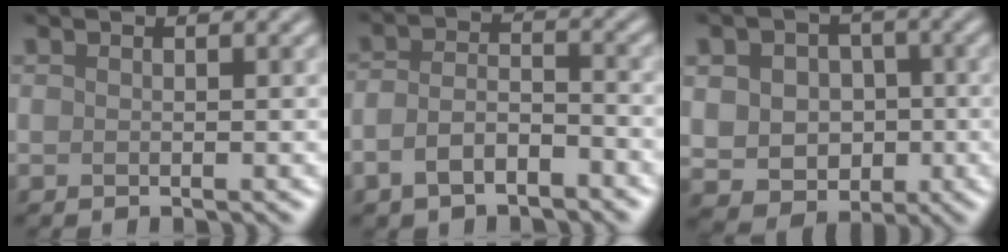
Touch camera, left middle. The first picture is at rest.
{"total": 3.6, "force": [-2.0, 1.8, 2.5], "torque": [-0.047, 0.003, -0.043]}
{"total": 7.1, "force": [-0.1, 5.9, 3.9], "torque": [-0.057, 0.007, -0.014]}